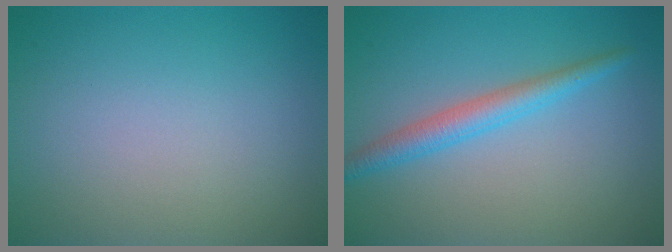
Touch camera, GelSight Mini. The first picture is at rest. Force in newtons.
{"total": 2.7, "press": 2.7, "slide": 0.1}